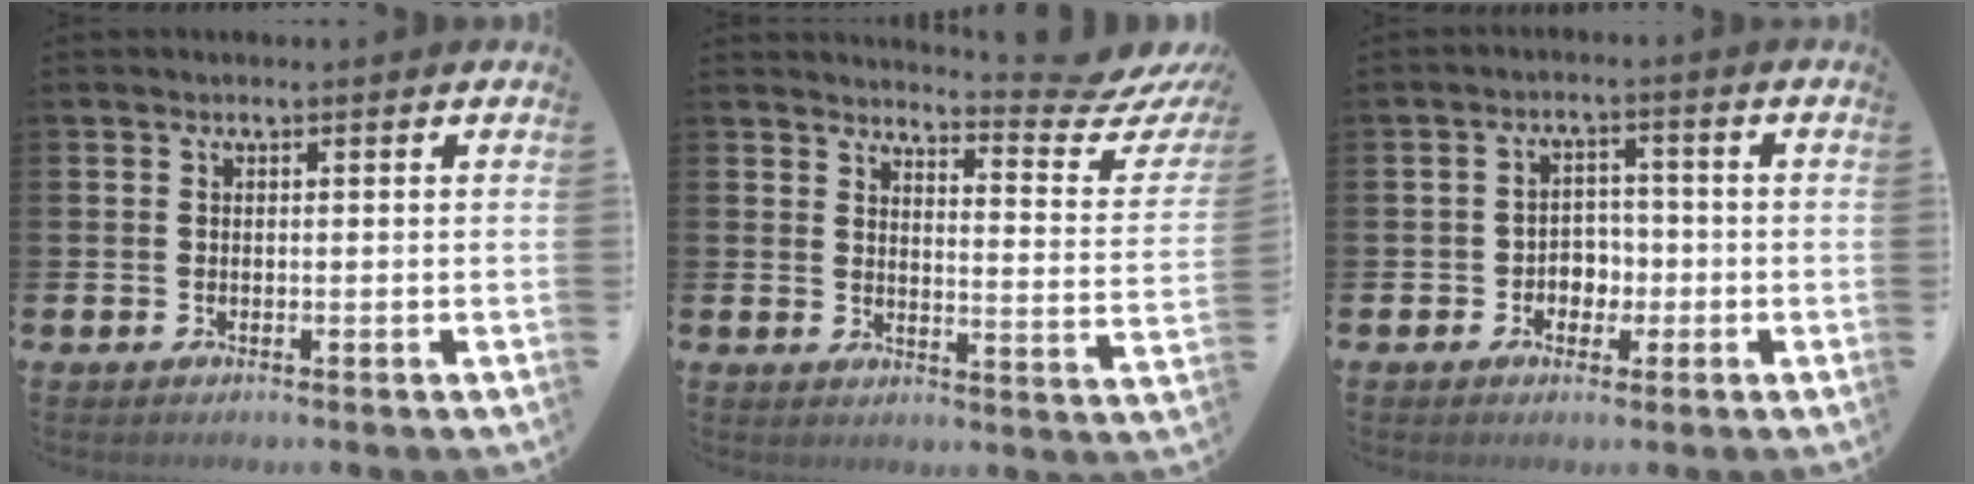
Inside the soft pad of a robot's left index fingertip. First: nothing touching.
{"total": 4.9, "force": [4.5, 0.0, 1.9], "torque": [-0.031, -0.053, 0.064]}
{"total": 3.1, "force": [-1.2, 2.6, 1.1], "torque": [-0.030, 0.008, -0.031]}